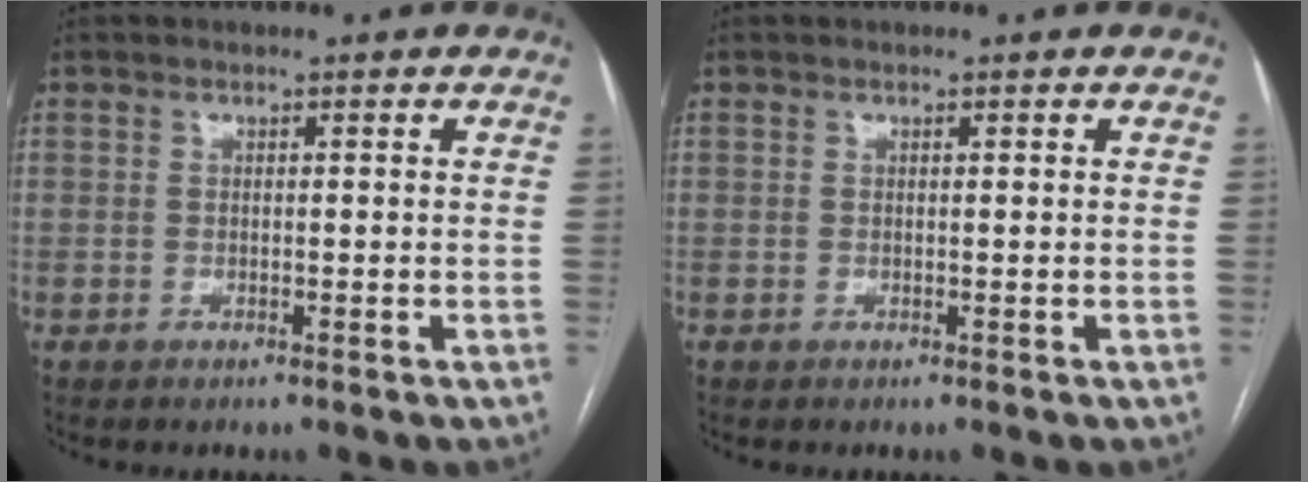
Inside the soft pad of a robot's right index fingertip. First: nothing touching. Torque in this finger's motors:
{"motor_torque": [0.07, 0.11, -0.03, 0.00]}